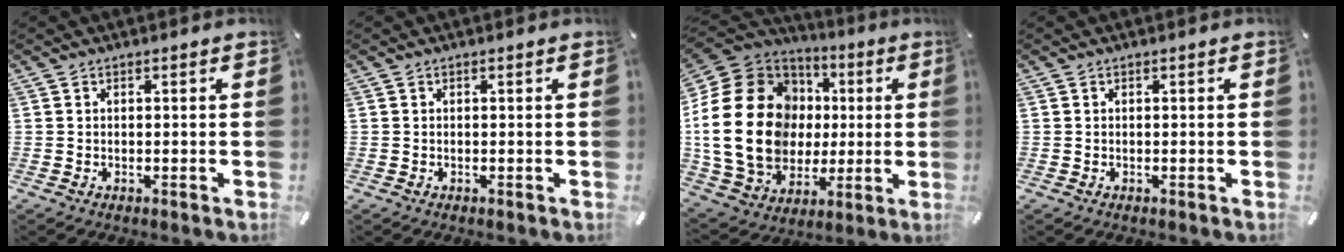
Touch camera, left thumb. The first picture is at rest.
{"total": 0.0}
{"total": 27.0, "force": [1.4, 21.1, 16.7], "torque": [-0.363, -0.001, 0.048]}
{"total": 0.0}